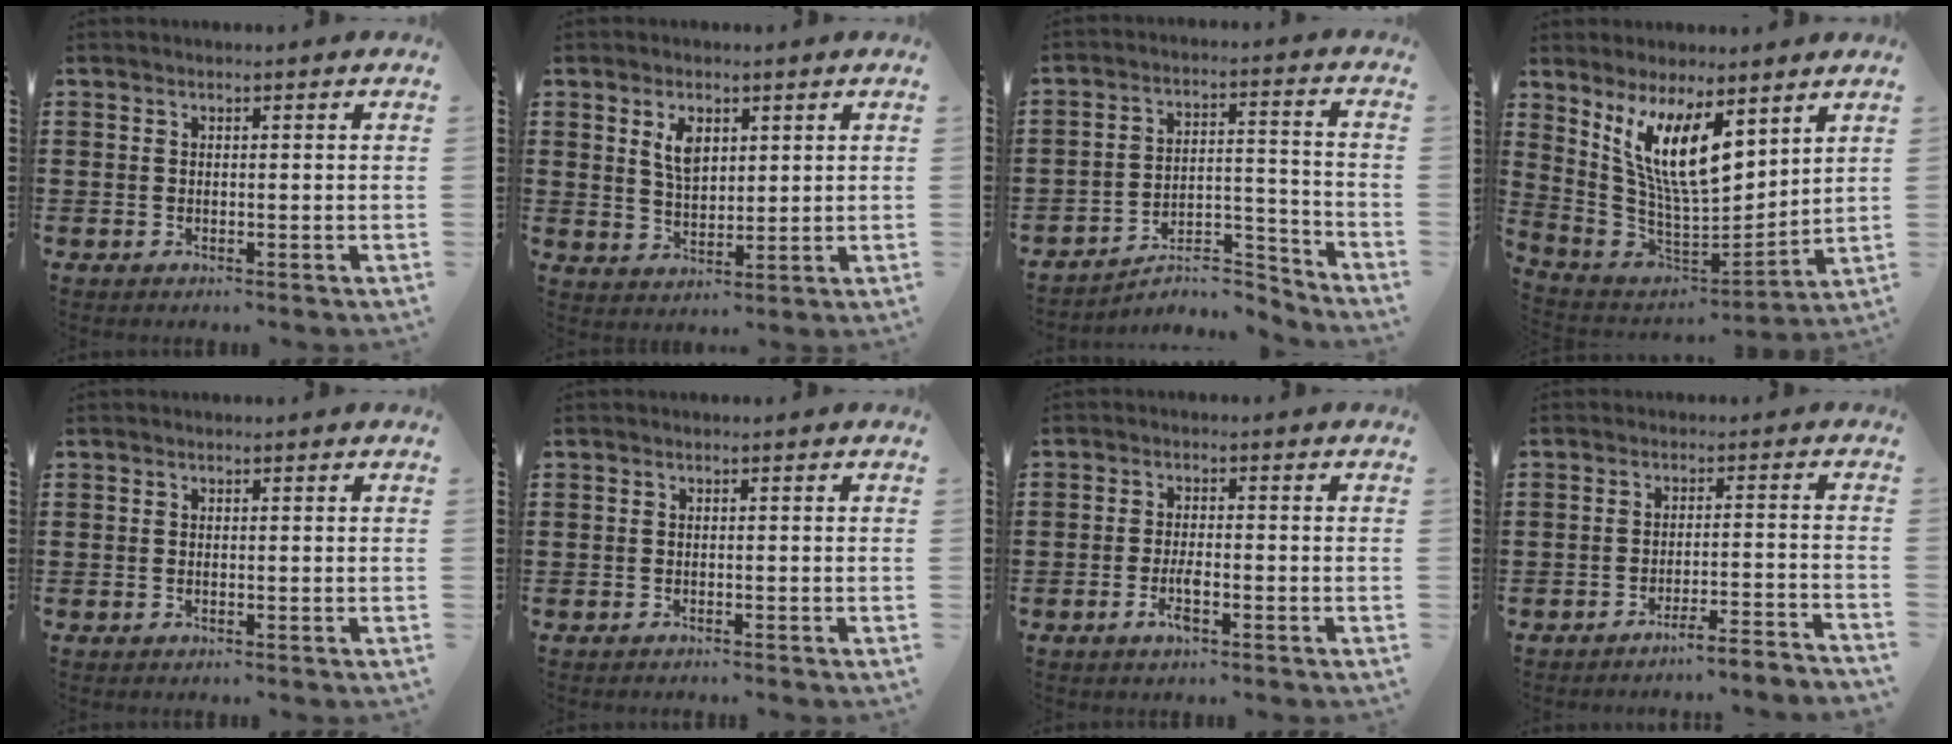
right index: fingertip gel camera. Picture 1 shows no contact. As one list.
[{"total": 4.8, "force": [2.2, 2.6, 3.3], "torque": [-0.067, 0.005, 0.037]}, {"total": 6.5, "force": [-5.8, 1.4, 2.4], "torque": [-0.036, 0.008, -0.112]}, {"total": 12.0, "force": [6.2, 4.0, 9.5], "torque": [-0.207, -0.027, 0.115]}, {"total": 0.0}, {"total": 0.6, "force": [-0.6, 0.1, 0.1], "torque": [-0.003, -0.002, -0.012]}, {"total": 3.6, "force": [-1.6, 1.1, 3.1], "torque": [-0.066, 0.000, -0.032]}, {"total": 3.6, "force": [-3.4, -0.6, 1.1], "torque": [-0.020, -0.009, -0.069]}]